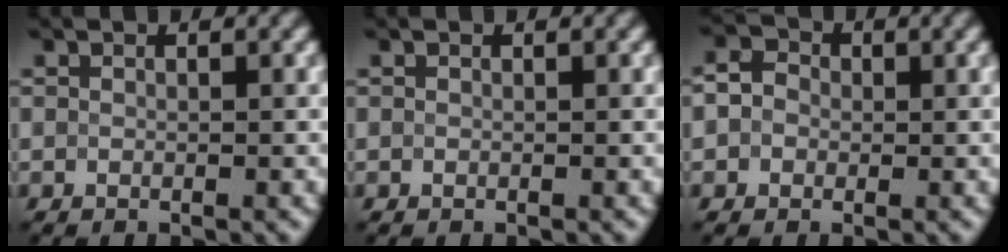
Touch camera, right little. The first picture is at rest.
{"total": 0.0}
{"total": 2.1, "force": [-0.2, 2.0, 0.8], "torque": [0.001, 0.011, -0.012]}